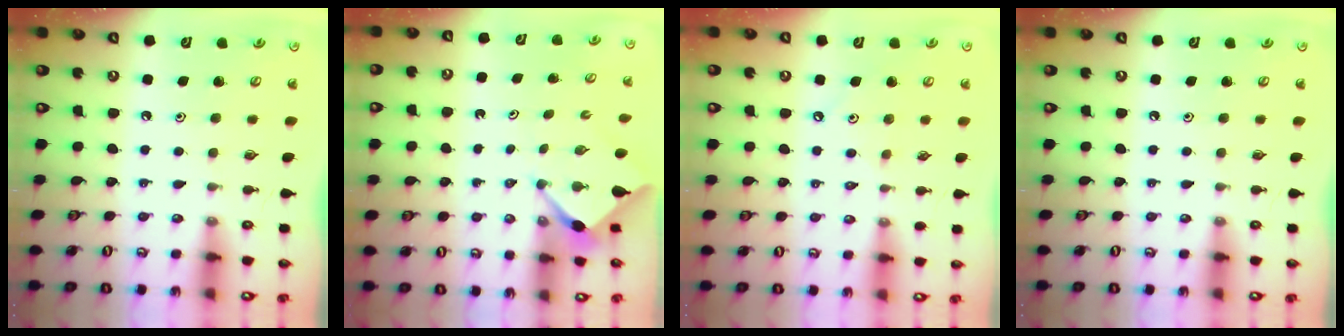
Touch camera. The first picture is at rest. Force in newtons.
{"total": 2.6, "press": 2.6, "slide": 0.3}
{"total": 5.5, "press": 5.4, "slide": 0.8}
{"total": 0.0}